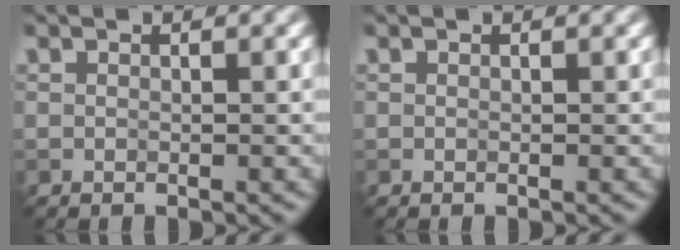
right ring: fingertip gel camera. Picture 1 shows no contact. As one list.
[{"total": 0.0}]